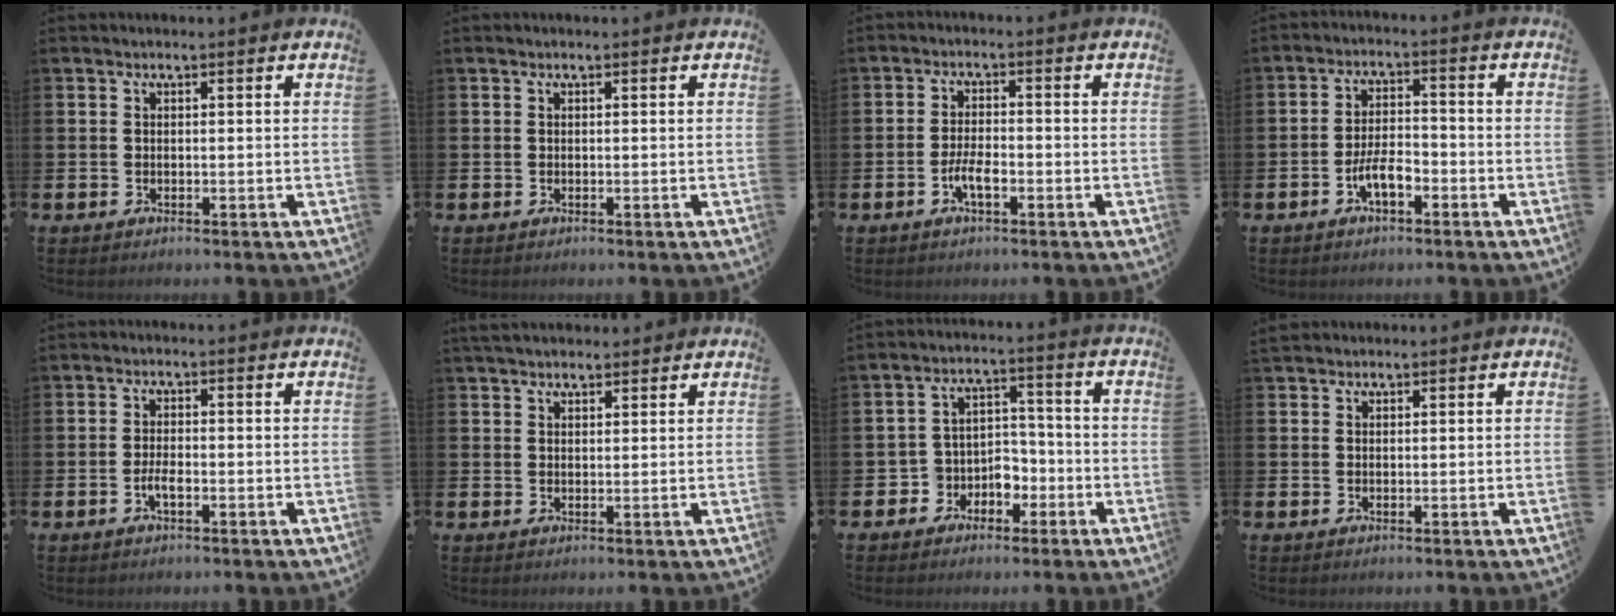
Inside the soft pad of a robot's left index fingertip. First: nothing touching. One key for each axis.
{"total": 0.0}
{"total": 3.3, "fx": -1.2, "fy": 1.2, "fz": 2.9, "tx": -0.060, "ty": 0.004, "tz": -0.024}
{"total": 4.2, "fx": -2.0, "fy": 1.7, "fz": 3.3, "tx": -0.066, "ty": 0.008, "tz": -0.038}
{"total": 2.1, "fx": -0.8, "fy": 0.7, "fz": 1.8, "tx": -0.029, "ty": -0.001, "tz": -0.016}
{"total": 3.0, "fx": 2.8, "fy": 0.8, "fz": 0.5, "tx": -0.003, "ty": -0.010, "tz": 0.049}
{"total": 4.3, "fx": -2.0, "fy": 3.8, "fz": 0.5, "tx": -0.029, "ty": 0.005, "tz": -0.042}
{"total": 1.3, "fx": 1.2, "fy": 0.5, "fz": 0.1, "tx": 0.009, "ty": 0.001, "tz": 0.020}